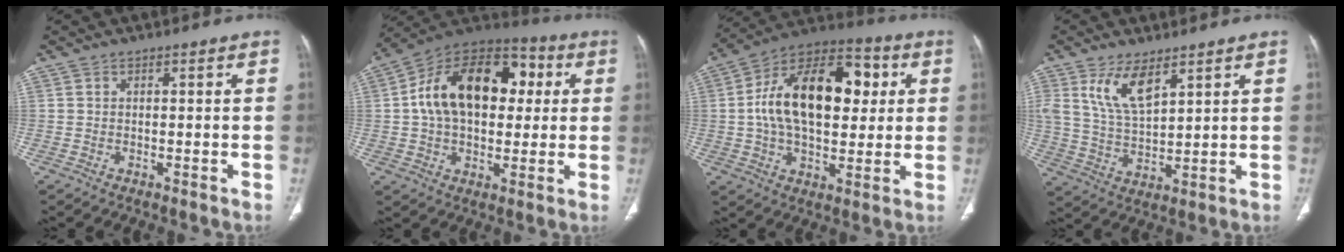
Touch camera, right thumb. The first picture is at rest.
{"total": 22.2, "force": [3.4, 14.3, 16.6], "torque": [-0.248, 0.027, 0.047]}
{"total": 22.9, "force": [3.4, 13.3, 18.3], "torque": [-0.280, 0.021, 0.047]}
{"total": 8.8, "force": [5.0, 3.7, 6.3], "torque": [-0.114, -0.027, 0.108]}